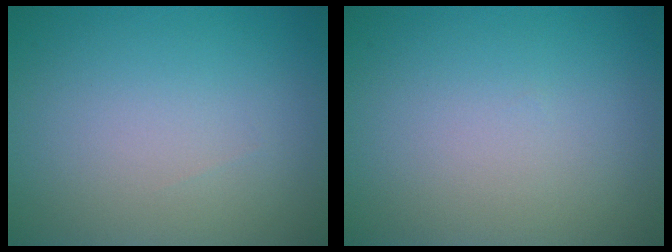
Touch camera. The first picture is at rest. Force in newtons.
{"total": 0.0}